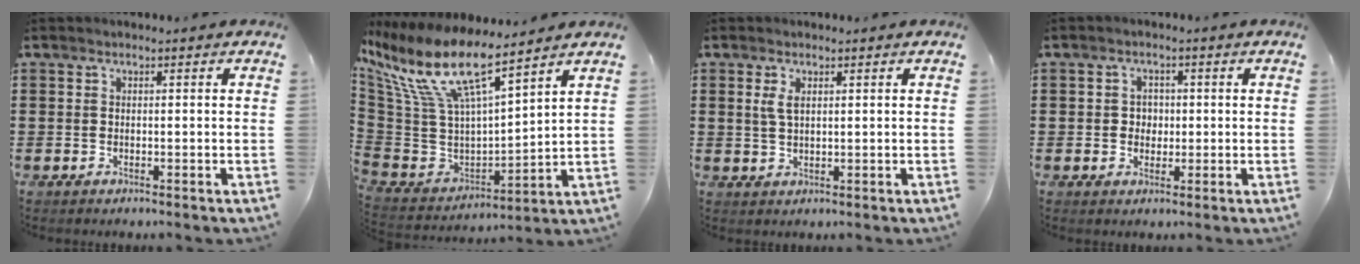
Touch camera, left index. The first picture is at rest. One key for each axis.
{"total": 13.1, "fx": 7.8, "fy": 4.0, "fz": 9.7, "tx": -0.225, "ty": -0.052, "tz": 0.130}
{"total": 2.4, "fx": 0.9, "fy": 1.0, "fz": 1.9, "tx": -0.051, "ty": 0.002, "tz": 0.012}
{"total": 2.4, "fx": 0.0, "fy": 2.2, "fz": 1.0, "tx": -0.020, "ty": 0.006, "tz": -0.007}